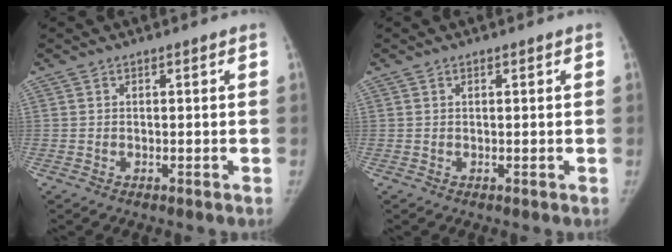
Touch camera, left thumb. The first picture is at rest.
{"total": 0.5, "force": [0.3, 0.1, 0.4], "torque": [-0.007, 0.001, 0.004]}